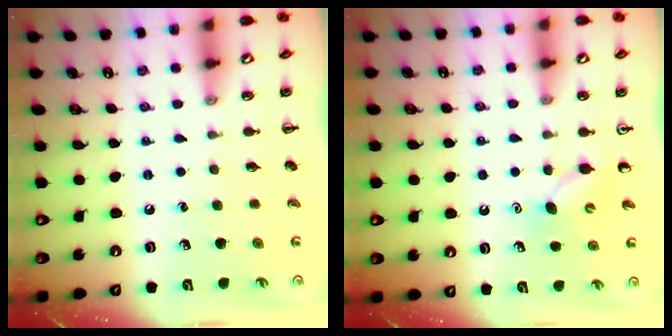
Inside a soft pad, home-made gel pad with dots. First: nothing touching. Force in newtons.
{"total": 4.5, "press": 4.4, "slide": 0.8}